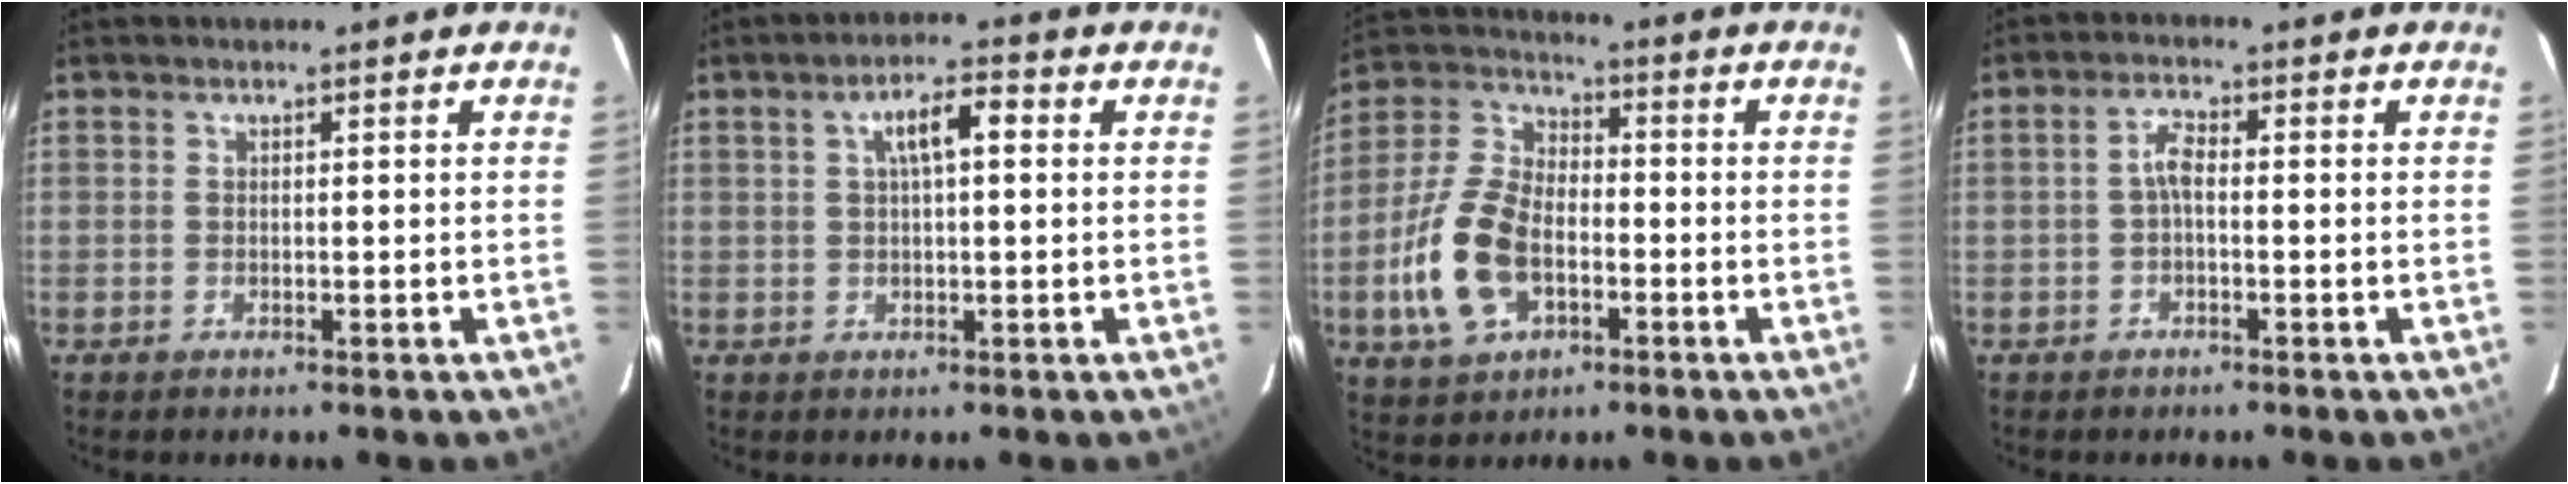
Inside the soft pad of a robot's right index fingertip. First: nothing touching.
{"total": 5.3, "force": [1.3, 1.7, 4.9], "torque": [-0.085, 0.015, 0.024]}
{"total": 14.1, "force": [-4.5, 8.5, 10.4], "torque": [-0.235, 0.010, -0.081]}
{"total": 2.5, "force": [-0.6, 0.9, 2.3], "torque": [-0.049, 0.010, -0.013]}